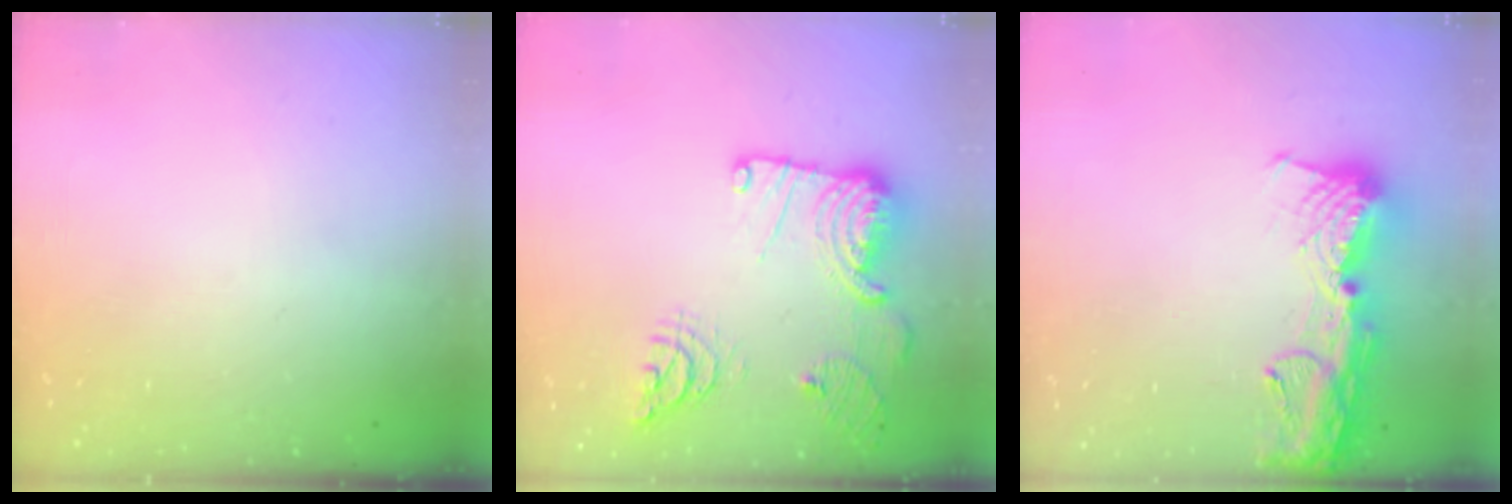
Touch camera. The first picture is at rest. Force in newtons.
{"total": 18.8, "press": 18.6, "slide": 2.3}
{"total": 15.6, "press": 15.5, "slide": 1.6}